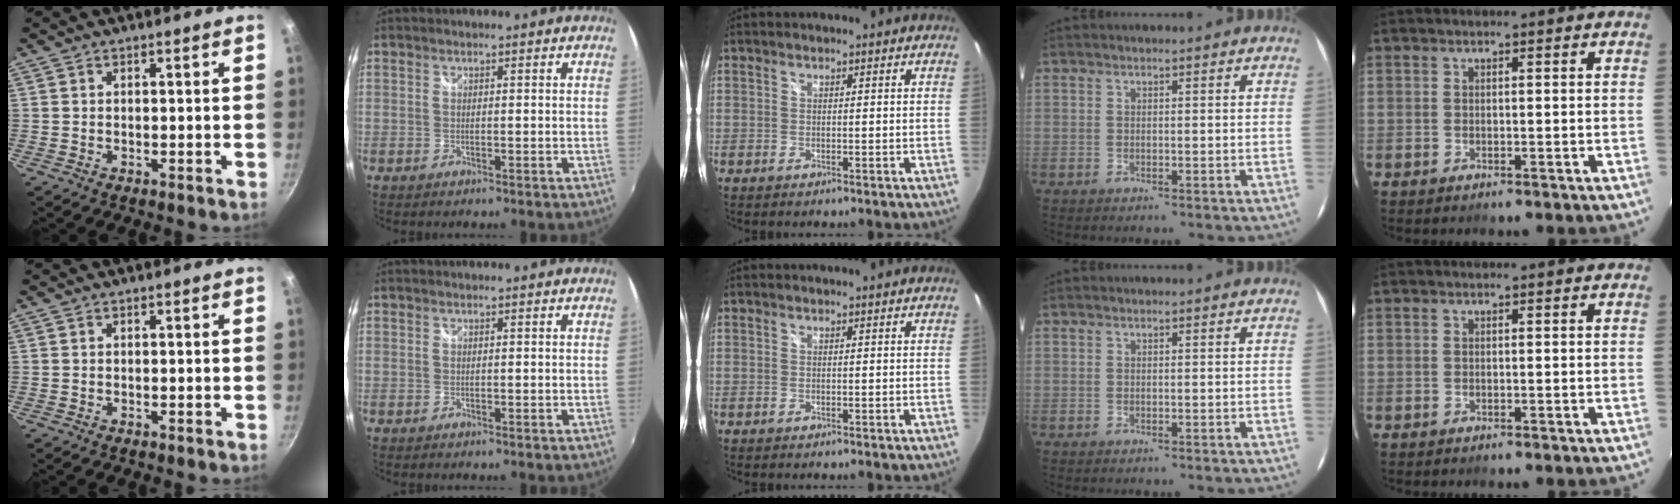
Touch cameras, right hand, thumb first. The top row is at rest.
{}